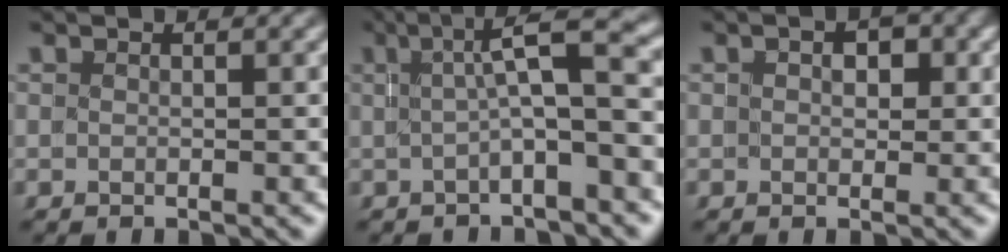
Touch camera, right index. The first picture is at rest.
{"total": 4.6, "force": [0.2, 0.6, 4.6], "torque": [-0.052, 0.014, 0.003]}
{"total": 1.9, "force": [0.5, 1.6, 0.8], "torque": [-0.006, 0.005, -0.001]}